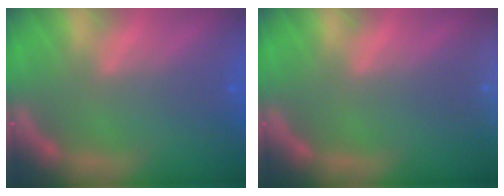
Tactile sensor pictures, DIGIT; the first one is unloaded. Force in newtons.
{"total": 9.5}